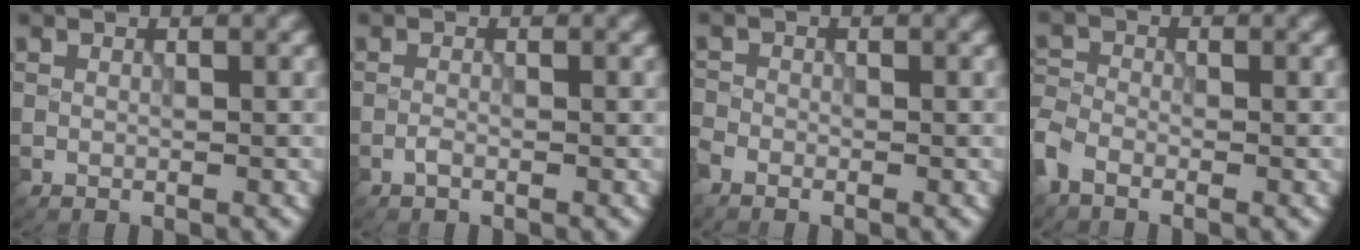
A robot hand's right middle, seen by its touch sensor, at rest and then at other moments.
{"total": 0.6, "force": [-0.4, 0.1, 0.4], "torque": [-0.009, 0.001, -0.012]}
{"total": 1.7, "force": [-1.4, 0.7, 0.5], "torque": [-0.012, -0.004, -0.040]}
{"total": 2.8, "force": [-2.0, 1.4, 1.5], "torque": [-0.036, -0.001, -0.059]}